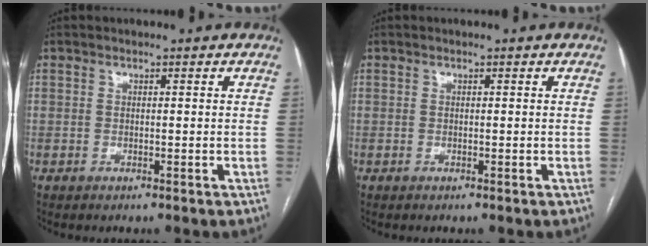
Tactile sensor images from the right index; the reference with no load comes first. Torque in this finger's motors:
{"motor_torque": [0.00, 0.00, 0.00, 0.01]}